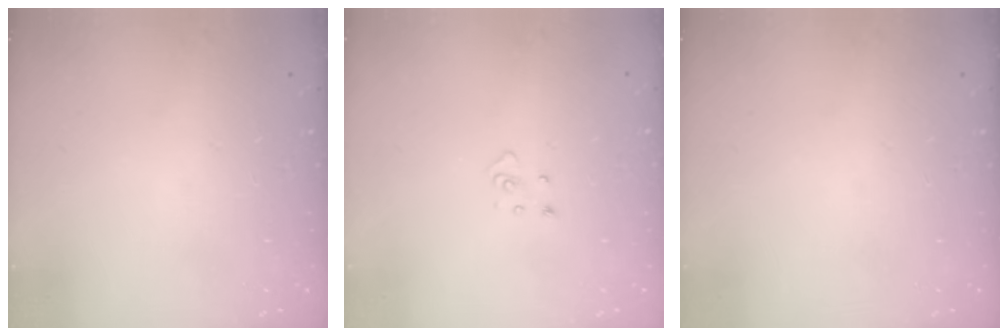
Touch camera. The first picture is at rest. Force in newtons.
{"total": 3.2, "press": 3.2, "slide": 0.2}
{"total": 0.0}